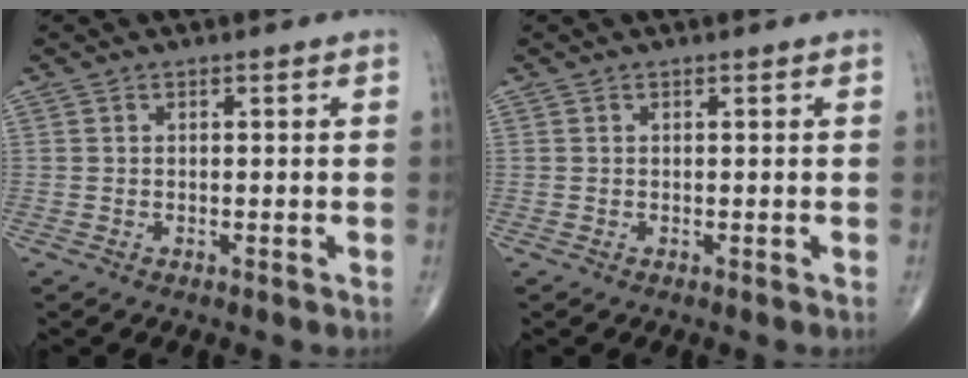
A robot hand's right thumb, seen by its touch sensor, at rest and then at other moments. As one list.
[{"total": 0.0}]